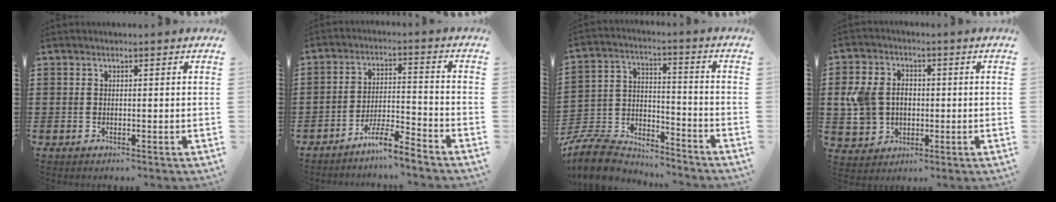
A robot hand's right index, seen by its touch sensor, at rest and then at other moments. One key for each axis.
{"total": 5.5, "fx": -5.2, "fy": 0.0, "fz": 2.0, "tx": -0.043, "ty": 0.001, "tz": -0.101}
{"total": 8.9, "fx": -8.4, "fy": 2.3, "fz": 2.1, "tx": -0.062, "ty": 0.011, "tz": -0.172}
{"total": 7.7, "fx": 0.4, "fy": 6.4, "fz": 4.3, "tx": -0.135, "ty": 0.010, "tz": 0.001}